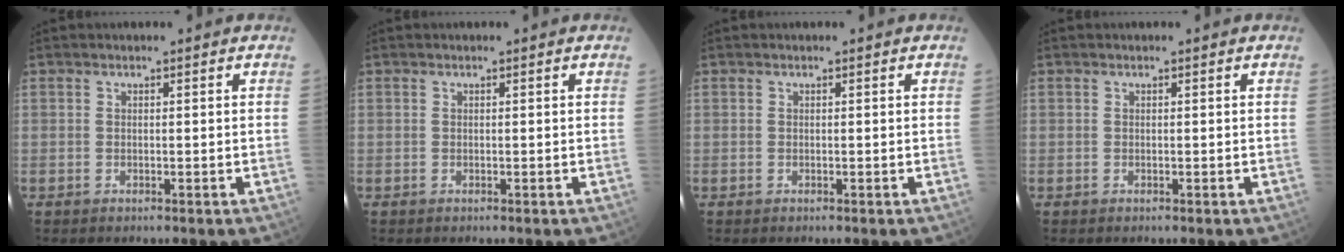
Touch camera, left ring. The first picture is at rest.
{"total": 0.0}
{"total": 0.0}
{"total": 0.0}